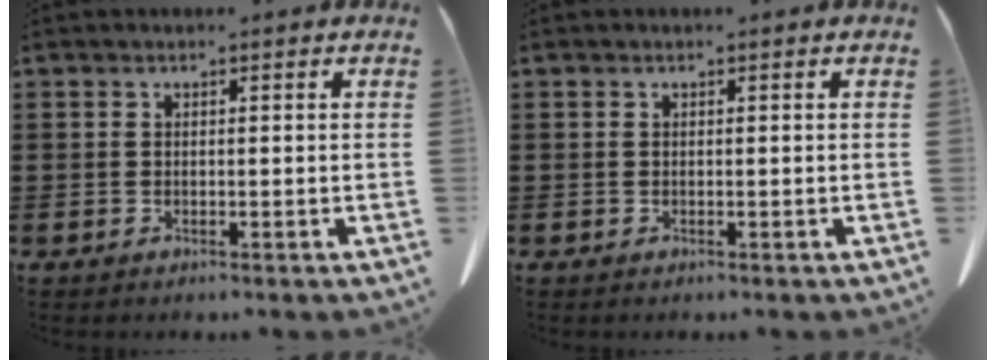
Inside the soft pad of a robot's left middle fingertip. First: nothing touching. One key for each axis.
{"total": 0.0}